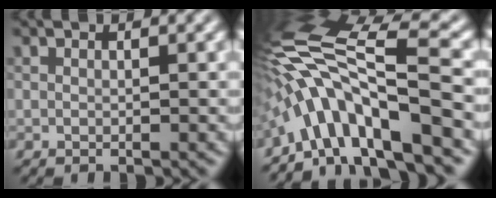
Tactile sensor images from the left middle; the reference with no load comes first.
{"total": 10.9, "force": [-5.7, 1.9, 9.1], "torque": [-0.162, 0.032, -0.088]}